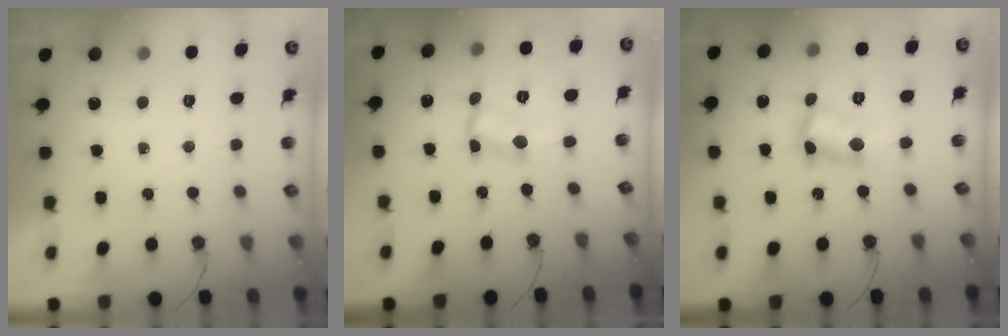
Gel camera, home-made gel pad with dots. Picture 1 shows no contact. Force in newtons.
{"total": 2.9, "press": 1.3, "slide": 2.6}
{"total": 7.9, "press": 7.9, "slide": 0.4}